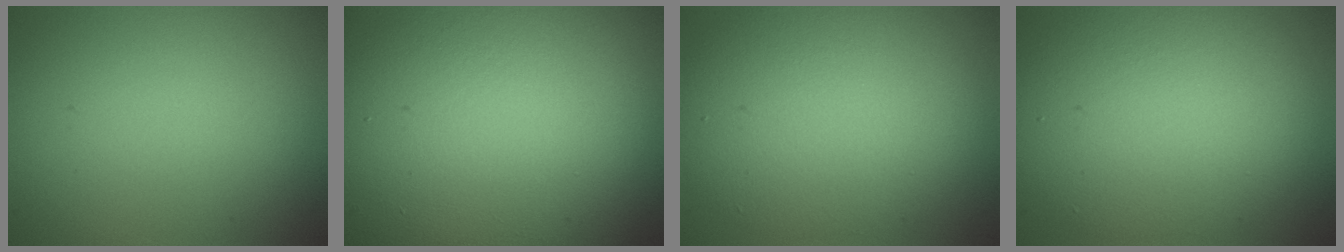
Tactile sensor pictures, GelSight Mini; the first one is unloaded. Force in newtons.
{"total": 27.6, "press": 27.6, "slide": 1.2}
{"total": 7.4, "press": 7.4, "slide": 0.6}
{"total": 8.3, "press": 8.3, "slide": 0.8}